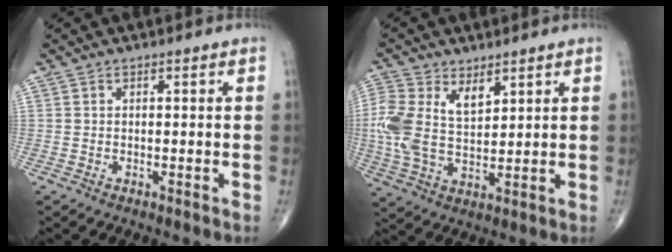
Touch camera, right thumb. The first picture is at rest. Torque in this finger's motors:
{"motor_torque": [0.14, 0.21, 0.78, 0.71, 0.12]}